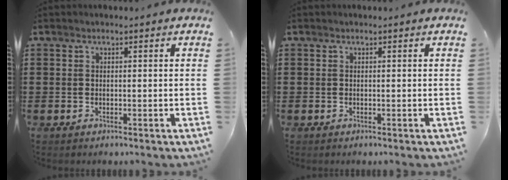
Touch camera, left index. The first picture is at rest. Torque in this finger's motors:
{"motor_torque": [0.00, 0.00, 0.00, 0.00]}